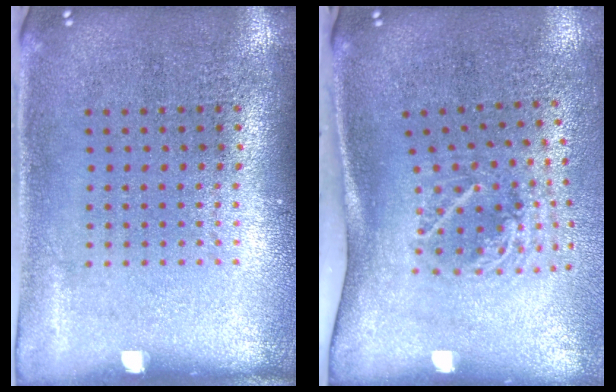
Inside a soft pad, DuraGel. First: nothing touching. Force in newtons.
{"total": 2.0, "press": 1.2, "slide": 1.6}